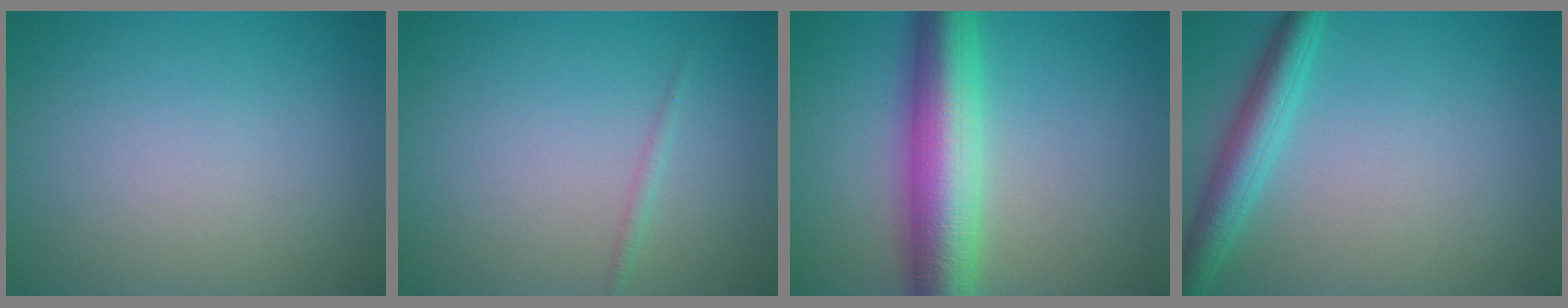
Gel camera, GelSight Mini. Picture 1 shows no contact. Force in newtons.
{"total": 0.7, "press": 0.7, "slide": 0.0}
{"total": 8.8, "press": 8.8, "slide": 0.2}
{"total": 3.8, "press": 3.8, "slide": 0.1}